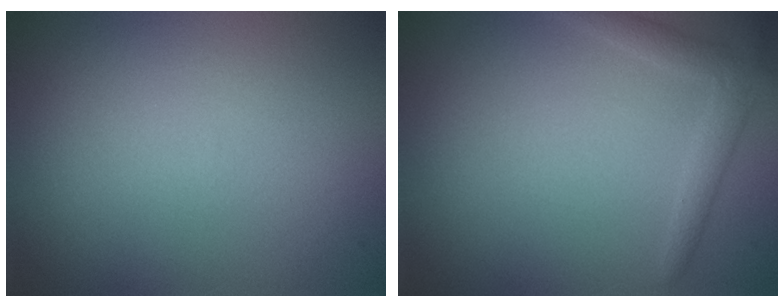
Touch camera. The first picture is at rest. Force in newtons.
{"total": 2.0, "press": 2.0, "slide": 0.1}